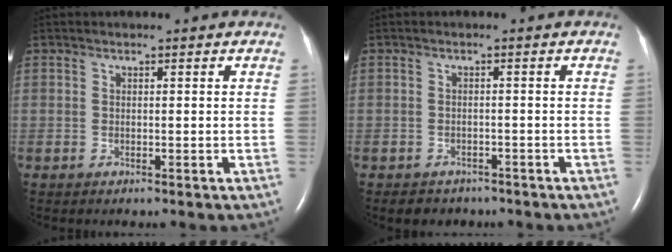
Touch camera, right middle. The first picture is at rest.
{"total": 3.7, "force": [-3.0, 2.1, 0.4], "torque": [-0.011, 0.005, -0.038]}